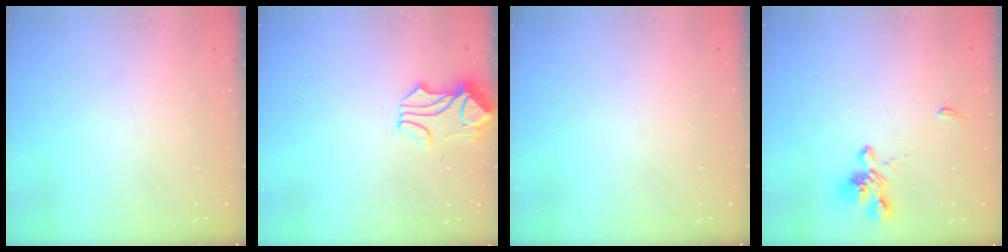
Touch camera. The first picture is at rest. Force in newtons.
{"total": 1.4, "press": 0.6, "slide": 1.2}
{"total": 0.0}
{"total": 1.9, "press": 1.5, "slide": 1.1}